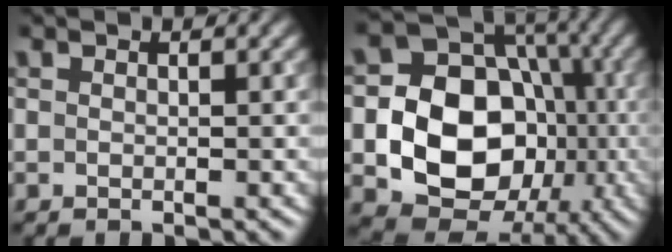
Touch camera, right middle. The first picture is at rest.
{"total": 14.4, "force": [-2.6, 11.8, 7.9], "torque": [-0.113, -0.015, -0.068]}